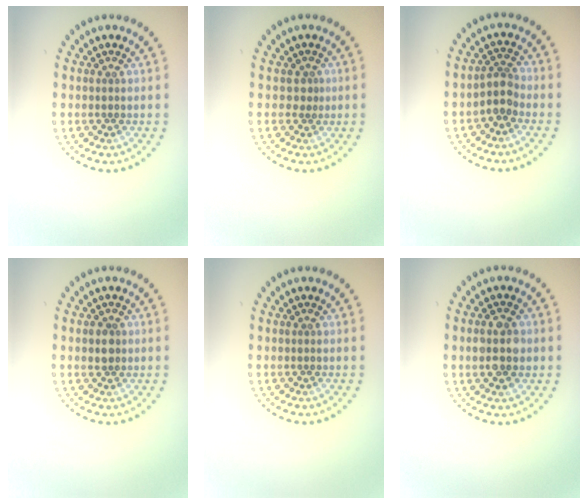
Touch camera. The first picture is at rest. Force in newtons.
{"total": 0.8, "press": 0.4, "slide": 0.7}
{"total": 2.1, "press": 1.7, "slide": 1.1}
{"total": 1.4, "press": 1.3, "slide": 0.5}
{"total": 0.0}
{"total": 3.9, "press": 3.9, "slide": 0.1}